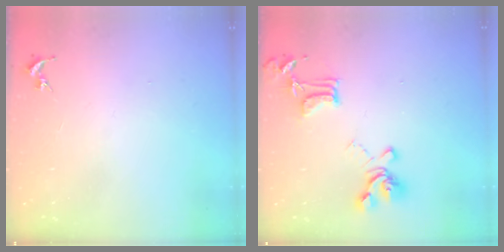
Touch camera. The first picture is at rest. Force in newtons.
{"total": 15.9, "press": 15.9, "slide": 1.0}